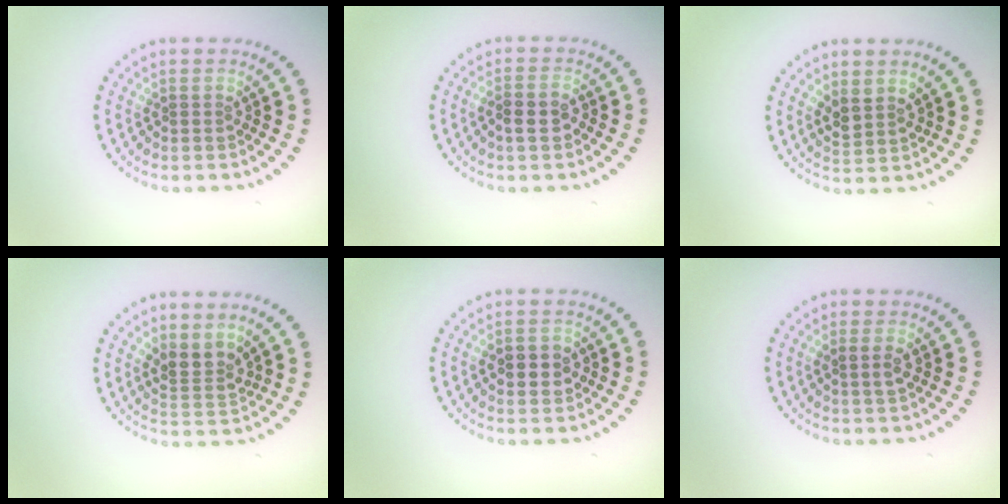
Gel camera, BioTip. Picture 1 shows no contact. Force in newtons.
{"total": 2.3, "press": 2.2, "slide": 0.7}
{"total": 1.9, "press": 1.6, "slide": 1.0}
{"total": 2.5, "press": 1.9, "slide": 1.7}
{"total": 2.5, "press": 2.5, "slide": 0.1}
{"total": 1.3, "press": 1.2, "slide": 0.4}